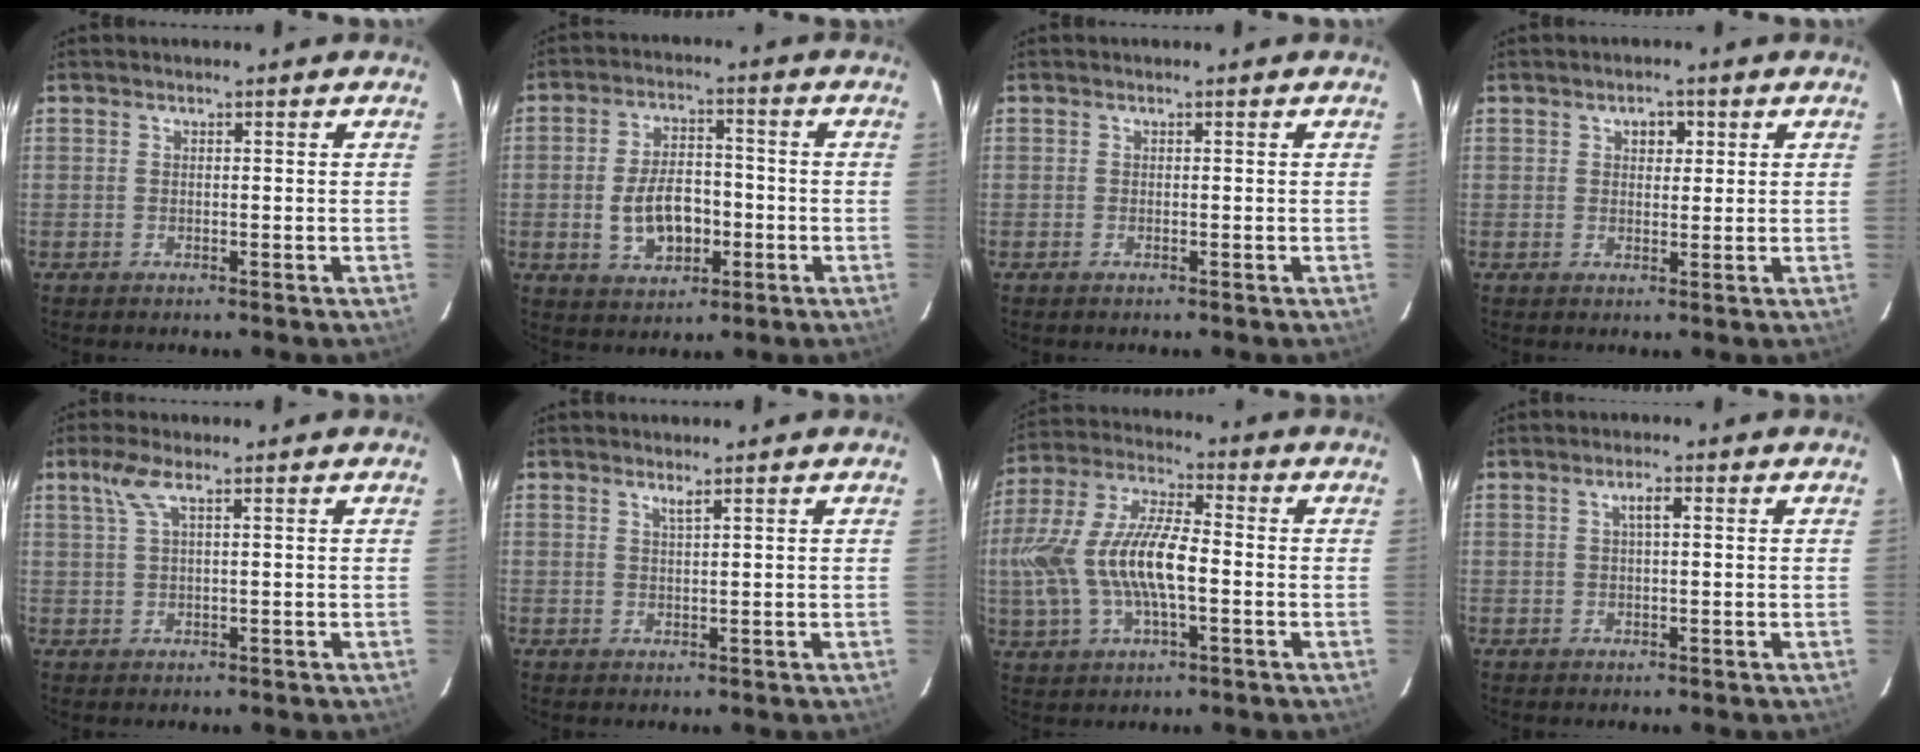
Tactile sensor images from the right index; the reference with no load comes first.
{"total": 9.5, "force": [-2.3, 5.7, 7.2], "torque": [-0.143, 0.013, -0.027]}
{"total": 0.0}
{"total": 2.6, "force": [1.0, 2.0, 1.4], "torque": [-0.016, 0.010, 0.016]}
{"total": 3.3, "force": [1.6, 0.2, 2.9], "torque": [-0.062, 0.006, 0.036]}
{"total": 1.0, "force": [0.8, -0.2, 0.7], "torque": [-0.010, -0.002, 0.012]}
{"total": 16.5, "force": [-2.3, 6.6, 14.9], "torque": [-0.310, 0.004, -0.041]}
{"total": 1.9, "force": [0.5, 0.4, 1.8], "torque": [-0.033, 0.007, 0.009]}